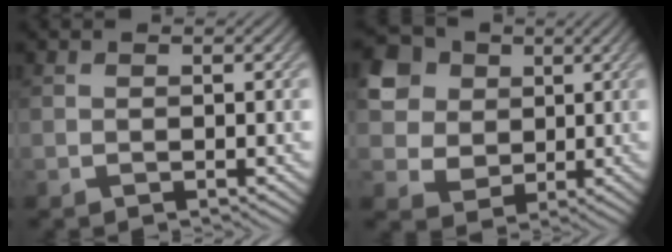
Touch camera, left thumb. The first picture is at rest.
{"total": 10.4, "force": [3.2, 8.7, 4.7], "torque": [-0.164, 0.013, 0.069]}